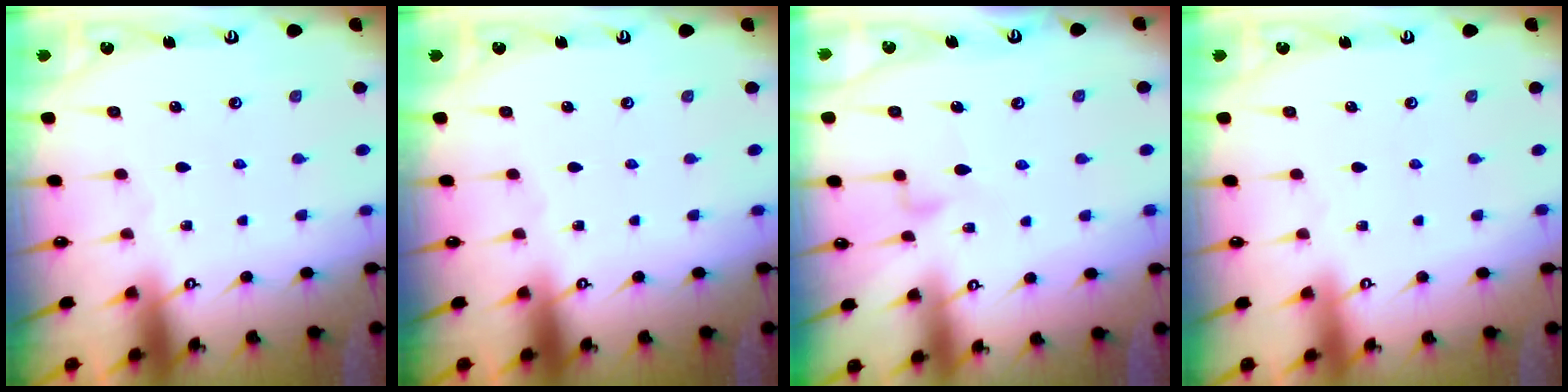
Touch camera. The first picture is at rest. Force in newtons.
{"total": 0.0}
{"total": 7.8, "press": 7.8, "slide": 0.4}
{"total": 3.8, "press": 3.8, "slide": 0.1}